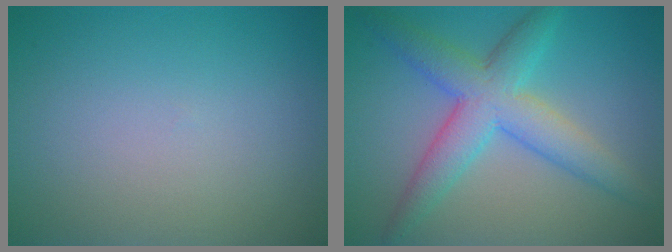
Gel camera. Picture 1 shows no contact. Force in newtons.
{"total": 6.0, "press": 6.0, "slide": 0.1}